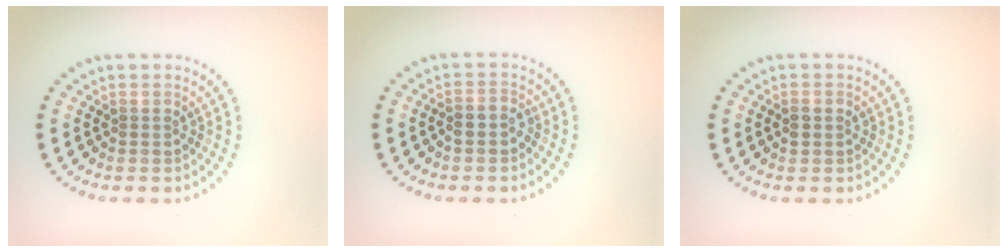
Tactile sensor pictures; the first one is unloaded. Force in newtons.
{"total": 1.3, "press": 1.2, "slide": 0.6}
{"total": 1.4, "press": 1.4, "slide": 0.2}